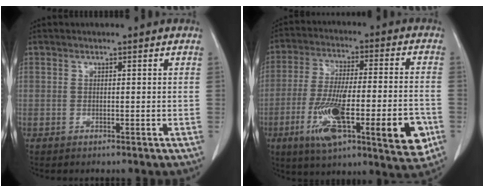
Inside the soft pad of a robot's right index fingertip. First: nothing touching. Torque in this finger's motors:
{"motor_torque": [1.48, -0.66, 0.51, 0.21]}